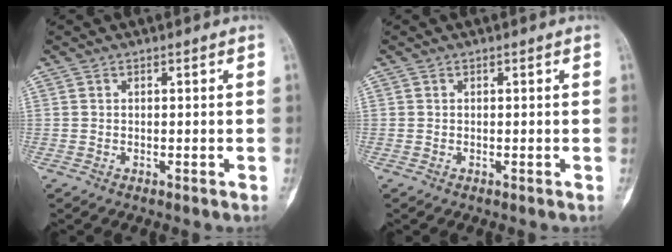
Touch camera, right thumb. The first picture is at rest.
{"total": 0.0}